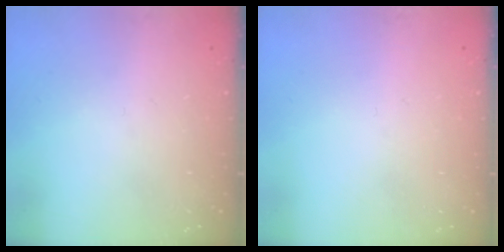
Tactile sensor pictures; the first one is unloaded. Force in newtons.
{"total": 0.0}